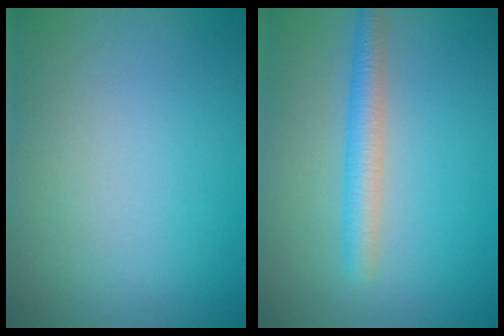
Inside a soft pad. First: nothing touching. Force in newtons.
{"total": 2.9, "press": 2.9, "slide": 0.1}